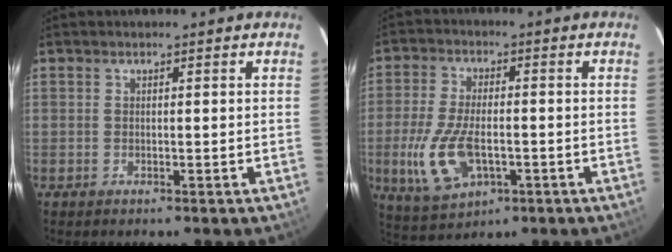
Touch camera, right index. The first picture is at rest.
{"total": 11.5, "force": [-3.1, 5.7, 9.6], "torque": [-0.212, -0.009, -0.049]}